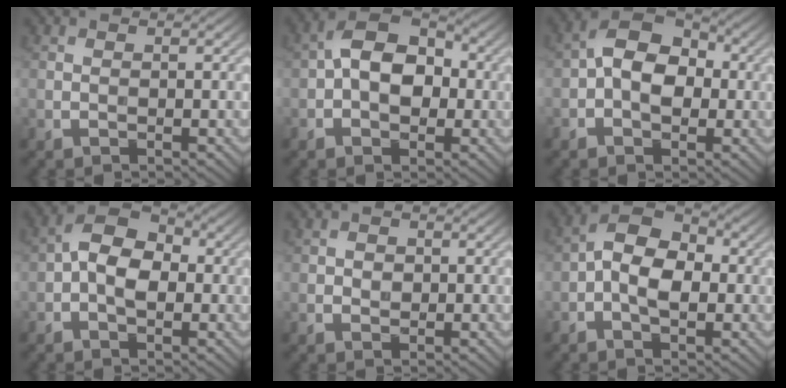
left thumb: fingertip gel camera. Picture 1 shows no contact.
{"total": 8.5, "force": [0.0, 5.6, 6.5], "torque": [-0.098, 0.014, -0.014]}
{"total": 8.2, "force": [0.1, 5.3, 6.2], "torque": [-0.097, 0.015, -0.014]}
{"total": 7.3, "force": [-0.3, 4.6, 5.7], "torque": [-0.098, 0.013, -0.019]}
{"total": 1.3, "force": [0.0, 1.1, 0.6], "torque": [-0.011, -0.003, -0.002]}
{"total": 8.2, "force": [-0.7, 4.9, 6.5], "torque": [-0.118, 0.012, -0.024]}